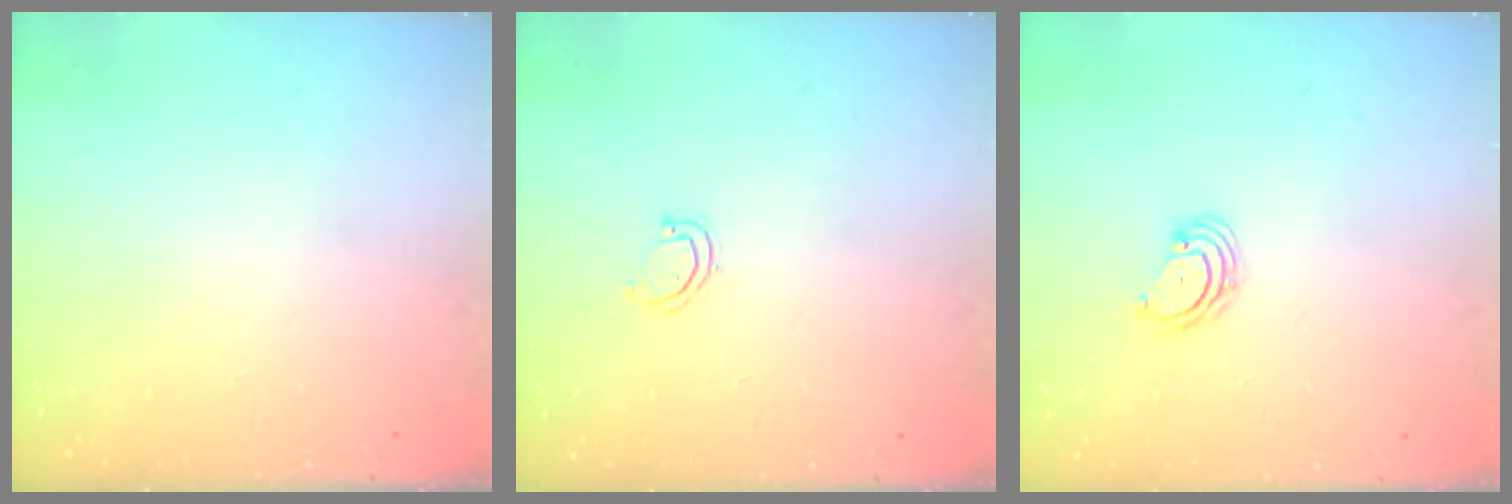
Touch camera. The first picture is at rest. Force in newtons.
{"total": 4.3, "press": 4.3, "slide": 0.4}
{"total": 3.3, "press": 3.3, "slide": 0.4}